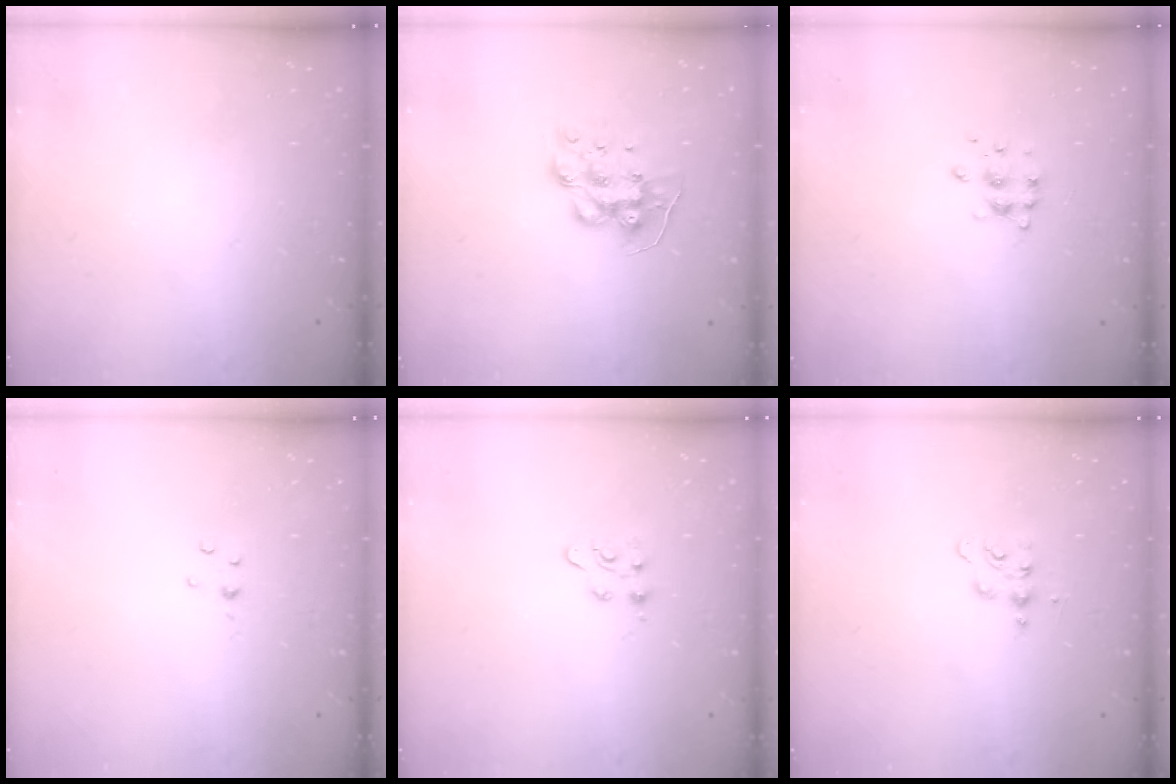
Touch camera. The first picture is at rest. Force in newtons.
{"total": 10.1, "press": 10.1, "slide": 0.6}
{"total": 6.4, "press": 6.3, "slide": 0.7}
{"total": 2.5, "press": 2.5, "slide": 0.3}
{"total": 3.9, "press": 3.8, "slide": 0.4}
{"total": 6.4, "press": 6.4, "slide": 0.7}